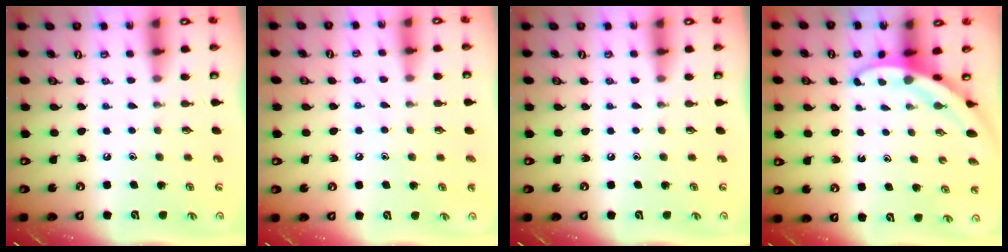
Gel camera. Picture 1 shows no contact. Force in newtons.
{"total": 5.7, "press": 5.7, "slide": 0.7}
{"total": 0.0}
{"total": 3.7, "press": 3.7, "slide": 0.2}